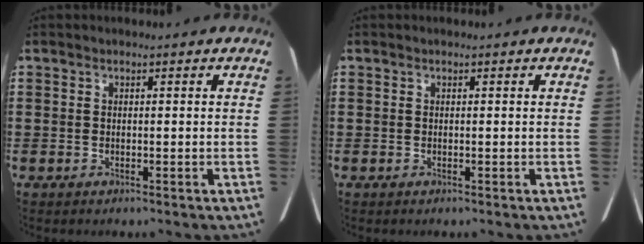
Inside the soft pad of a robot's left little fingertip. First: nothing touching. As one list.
[{"total": 0.0}]